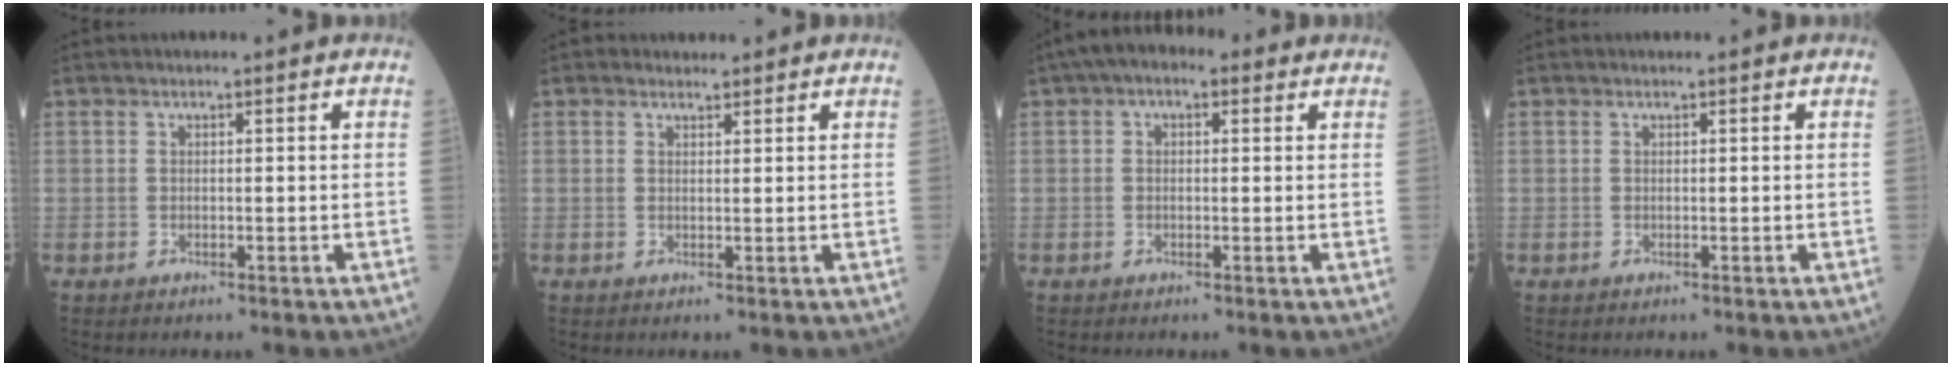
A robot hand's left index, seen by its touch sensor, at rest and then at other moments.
{"total": 1.2, "force": [1.1, 0.6, 0.1], "torque": [-0.008, 0.005, 0.015]}
{"total": 4.7, "force": [2.3, 2.6, 3.2], "torque": [-0.052, 0.033, 0.028]}
{"total": 0.0}